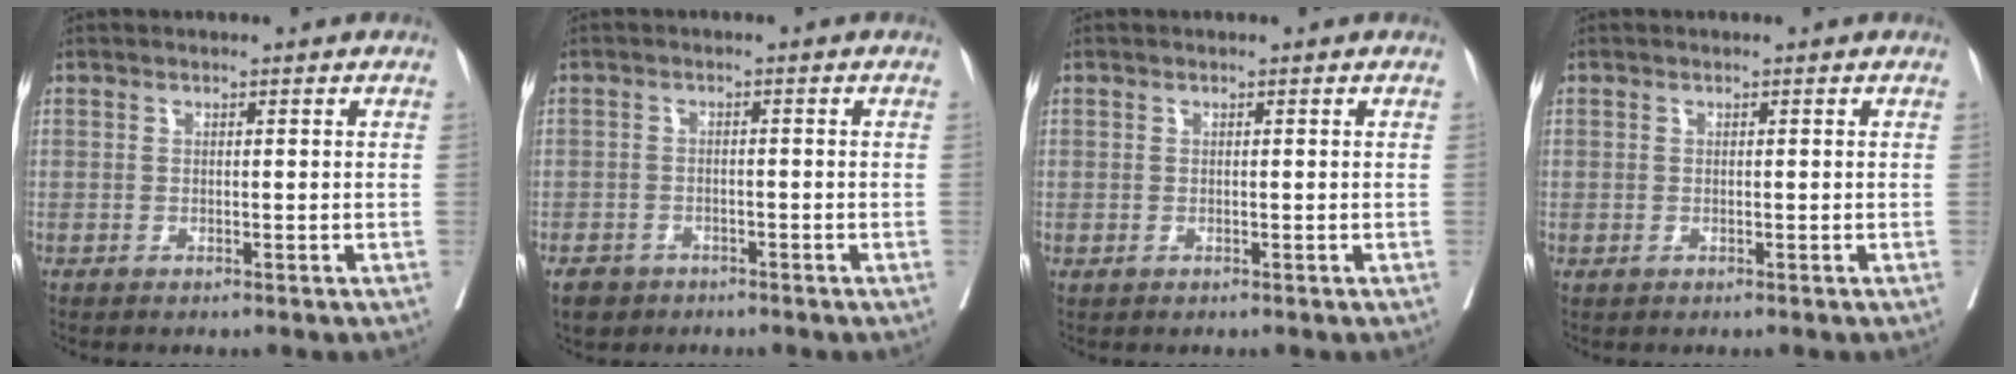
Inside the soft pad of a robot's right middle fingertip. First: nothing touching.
{"total": 3.9, "force": [-2.8, 2.6, 0.8], "torque": [-0.015, 0.002, -0.043]}
{"total": 0.0}
{"total": 0.0}